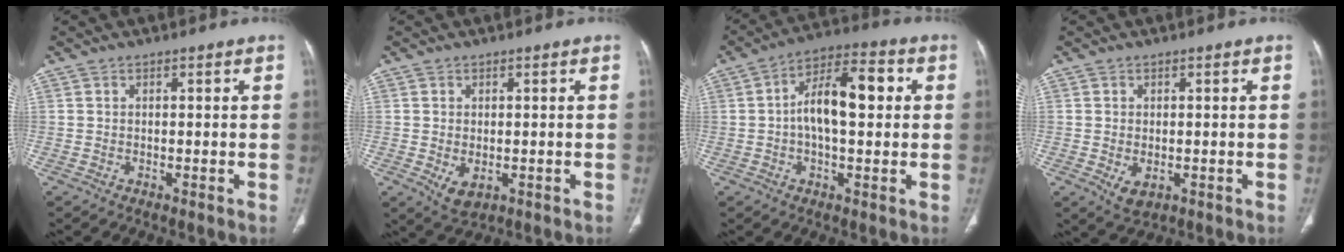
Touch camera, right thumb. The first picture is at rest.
{"total": 4.1, "force": [-0.8, 2.6, 3.0], "torque": [-0.050, -0.008, 0.000]}
{"total": 12.5, "force": [1.2, 6.1, 10.9], "torque": [-0.173, 0.031, 0.013]}
{"total": 3.5, "force": [-0.7, 2.3, 2.5], "torque": [-0.044, -0.006, -0.001]}